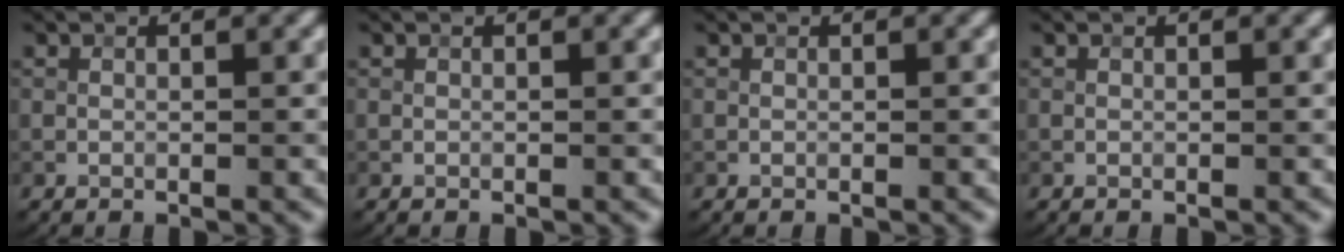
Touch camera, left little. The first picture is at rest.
{"total": 0.0}
{"total": 0.0}
{"total": 0.0}